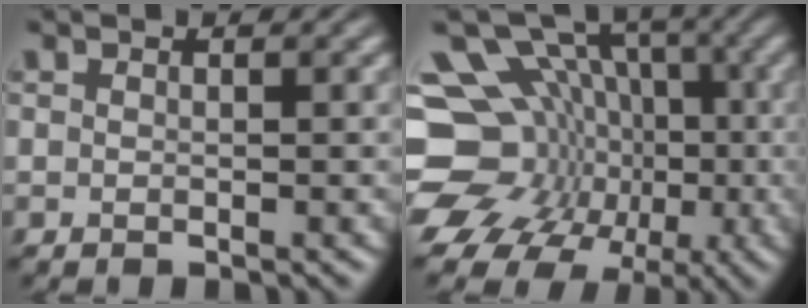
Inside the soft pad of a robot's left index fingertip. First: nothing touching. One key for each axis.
{"total": 15.6, "fx": -1.9, "fy": 13.2, "fz": 8.2, "tx": -0.167, "ty": 0.025, "tz": -0.040}